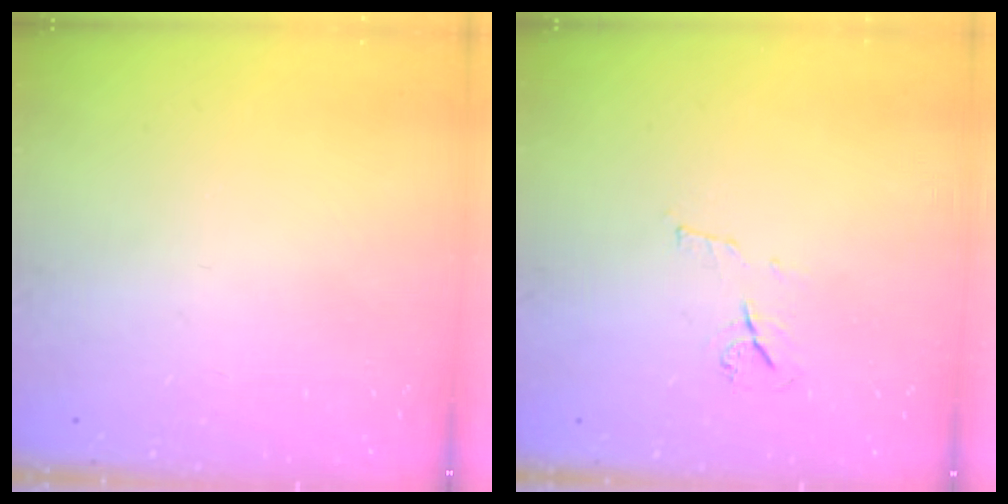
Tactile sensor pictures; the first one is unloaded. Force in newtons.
{"total": 6.5, "press": 6.5, "slide": 0.8}